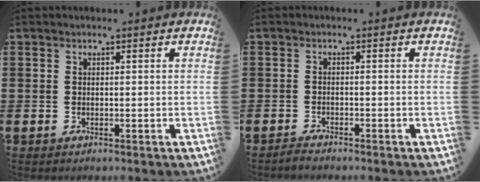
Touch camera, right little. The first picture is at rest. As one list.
[{"total": 1.1, "force": [-1.1, 0.0, 0.1], "torque": [-0.006, 0.000, -0.021]}]